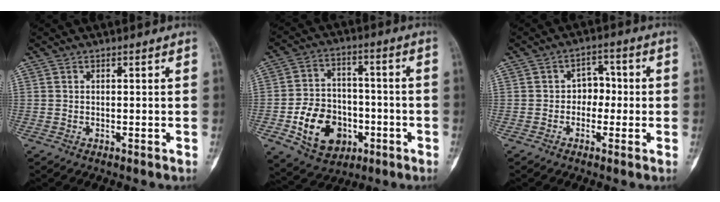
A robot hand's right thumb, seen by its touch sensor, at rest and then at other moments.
{"total": 14.2, "force": [-4.6, 10.7, 8.2], "torque": [-0.102, 0.029, -0.066]}
{"total": 4.7, "force": [-0.5, 3.7, 2.8], "torque": [-0.003, 0.018, -0.021]}